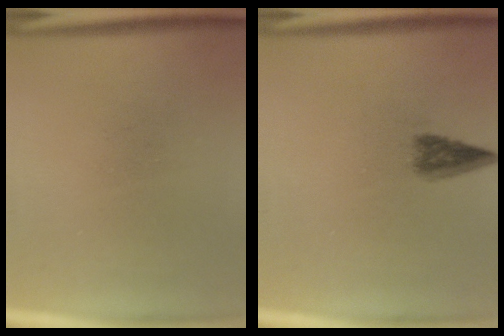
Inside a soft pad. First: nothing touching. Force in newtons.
{"total": 3.2}